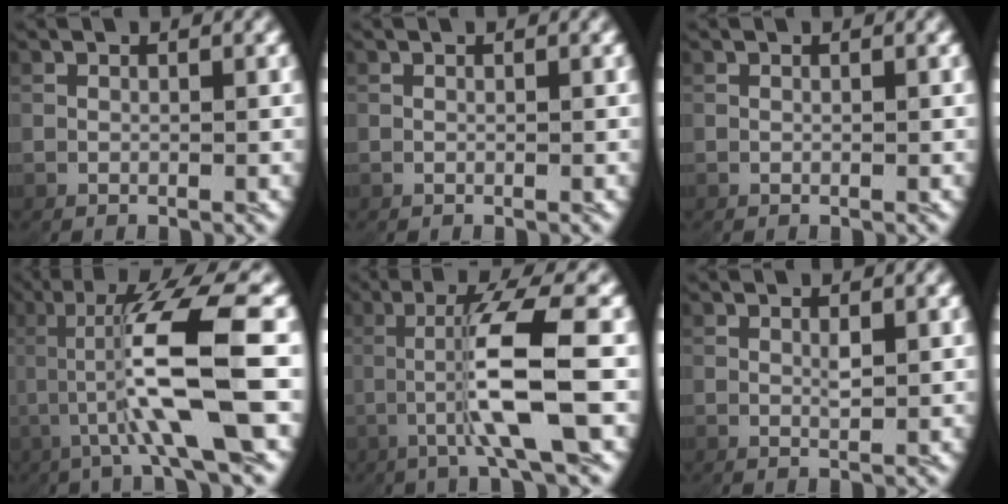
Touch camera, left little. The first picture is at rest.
{"total": 0.0}
{"total": 0.0}
{"total": 9.4, "force": [1.3, 0.9, 9.2], "torque": [-0.177, 0.009, 0.026]}
{"total": 6.7, "force": [0.6, 0.0, 6.7], "torque": [-0.131, -0.001, 0.017]}
{"total": 0.8, "force": [0.4, -0.2, 0.7], "torque": [-0.014, -0.008, 0.012]}